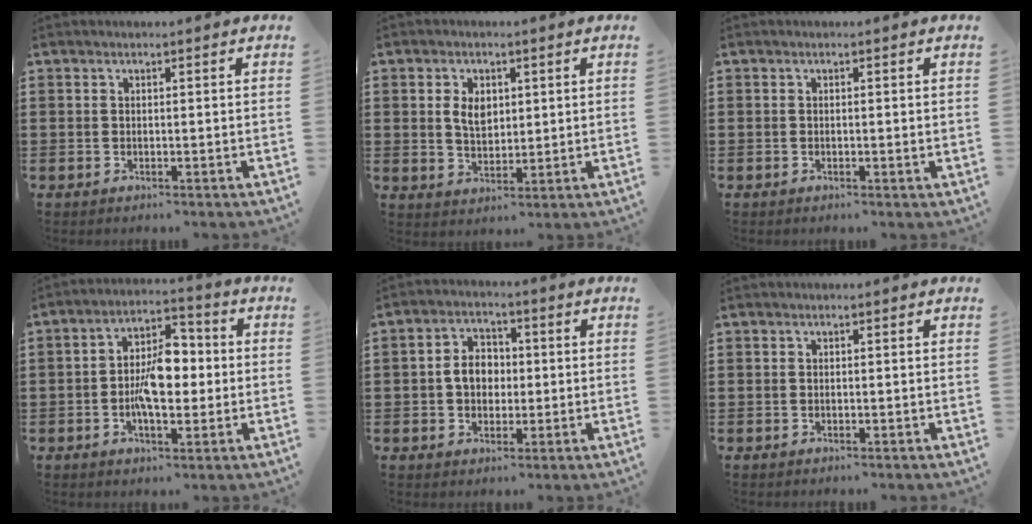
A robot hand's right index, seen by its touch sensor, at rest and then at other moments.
{"total": 4.0, "force": [1.1, 2.6, 2.9], "torque": [-0.056, 0.007, 0.016]}
{"total": 0.5, "force": [0.0, 0.2, 0.5], "torque": [-0.010, -0.002, 0.000]}
{"total": 7.5, "force": [-0.9, 3.8, 6.4], "torque": [-0.125, 0.005, -0.022]}
{"total": 4.5, "force": [-0.2, 3.5, 2.9], "torque": [-0.063, 0.012, -0.008]}
{"total": 0.0}